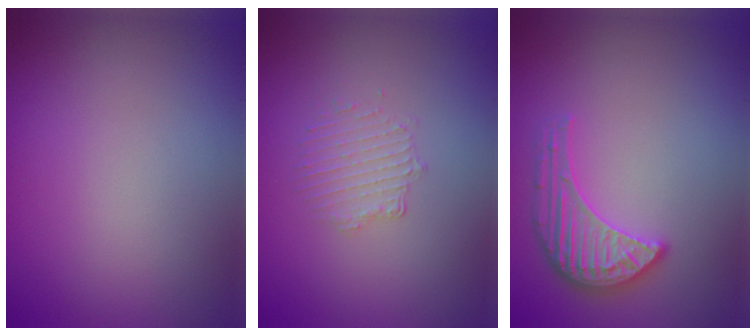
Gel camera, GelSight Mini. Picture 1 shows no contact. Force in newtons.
{"total": 1.6, "press": 0.9, "slide": 1.3}
{"total": 3.4, "press": 3.4, "slide": 0.6}